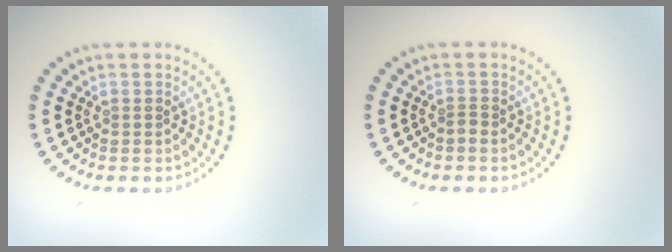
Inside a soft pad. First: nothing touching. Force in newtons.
{"total": 0.7, "press": 0.5, "slide": 0.6}